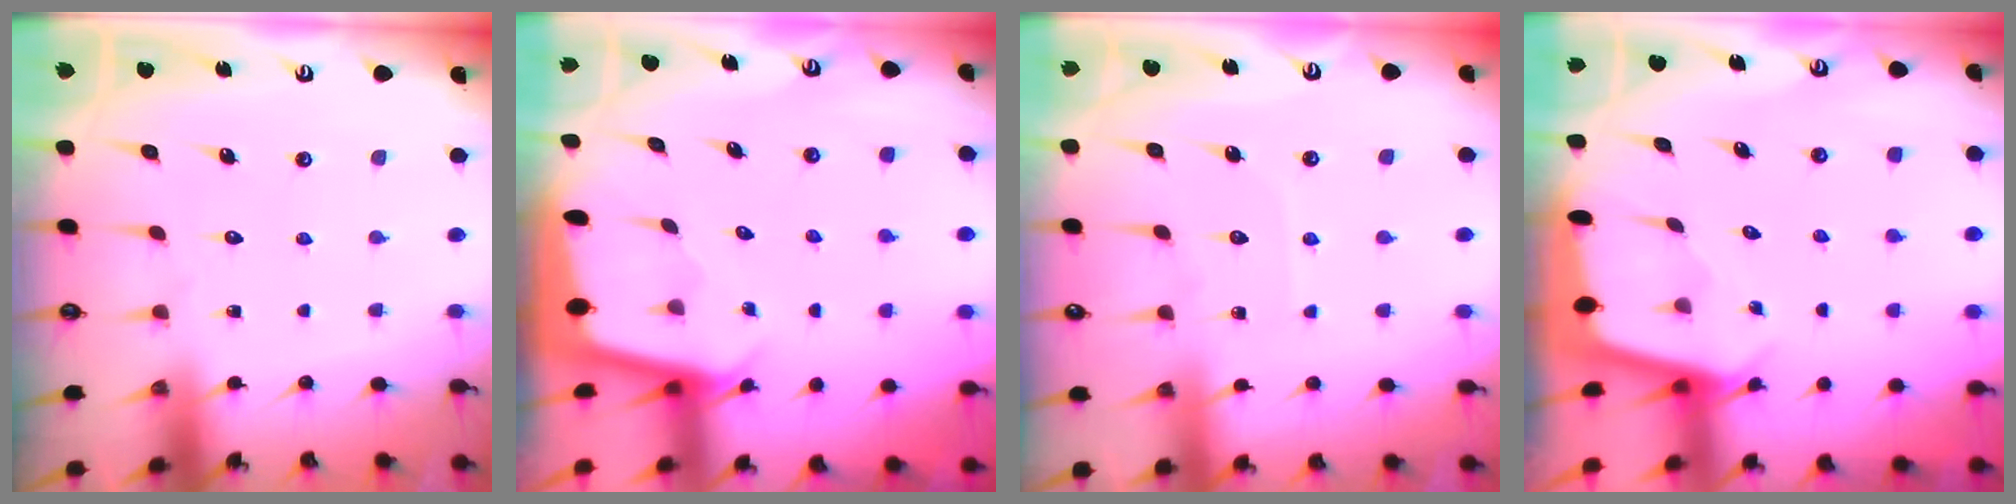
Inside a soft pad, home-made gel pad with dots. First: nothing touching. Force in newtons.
{"total": 2.0, "press": 2.0, "slide": 0.1}
{"total": 3.0, "press": 2.9, "slide": 0.4}
{"total": 1.8, "press": 1.8, "slide": 0.2}